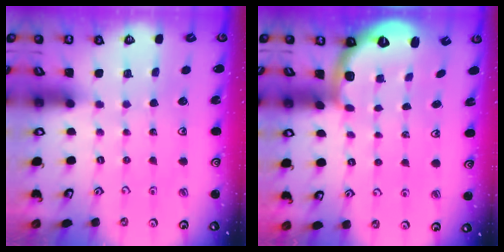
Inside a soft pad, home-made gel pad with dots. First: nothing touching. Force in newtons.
{"total": 2.7, "press": 1.7, "slide": 2.0}